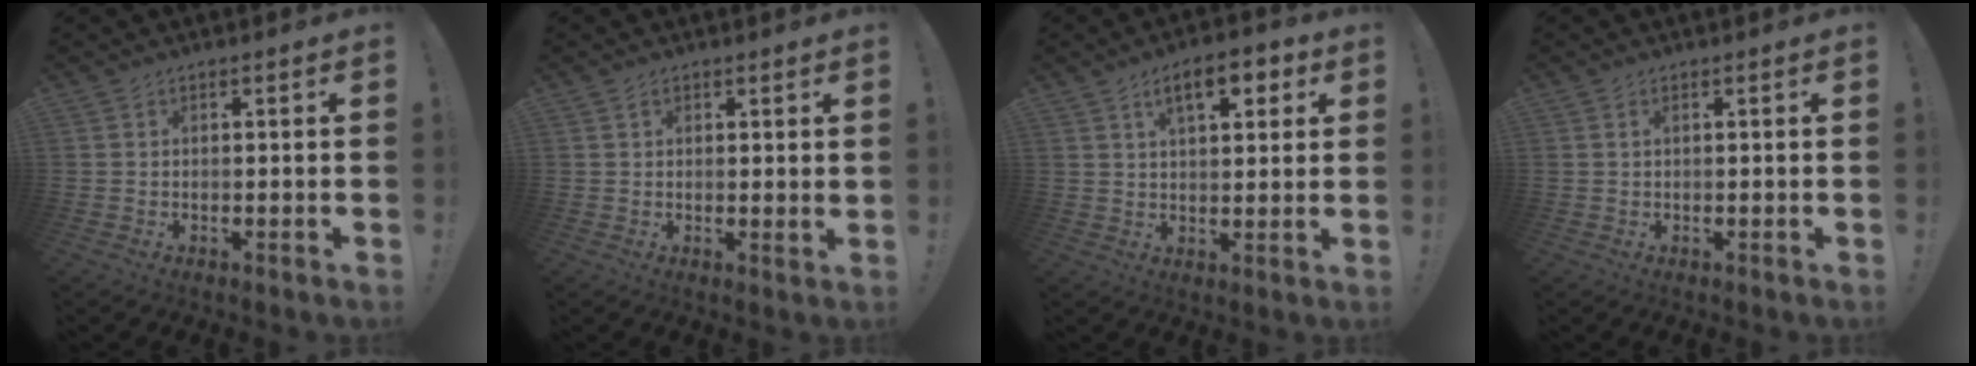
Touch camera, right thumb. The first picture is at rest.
{"total": 1.7, "force": [0.9, 0.7, 1.3], "torque": [-0.019, -0.002, 0.014]}
{"total": 9.7, "force": [4.5, 4.3, 7.5], "torque": [-0.101, -0.008, 0.073]}
{"total": 0.9, "force": [0.4, 0.4, 0.7], "torque": [-0.014, 0.003, 0.007]}